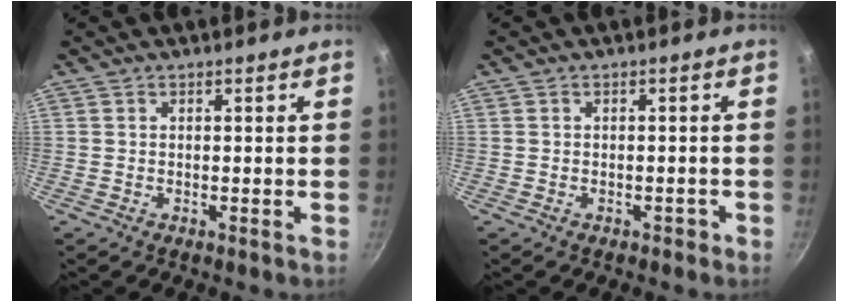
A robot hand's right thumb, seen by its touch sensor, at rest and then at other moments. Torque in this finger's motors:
{"motor_torque": [0.08, 0.19, -0.28, 0.26, 0.04]}